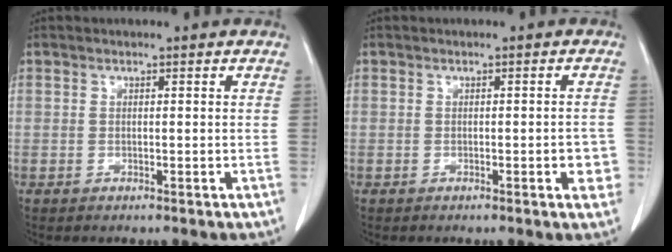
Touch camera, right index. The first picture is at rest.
{"total": 2.7, "force": [-1.0, 0.7, 2.4], "torque": [-0.019, 0.001, -0.014]}